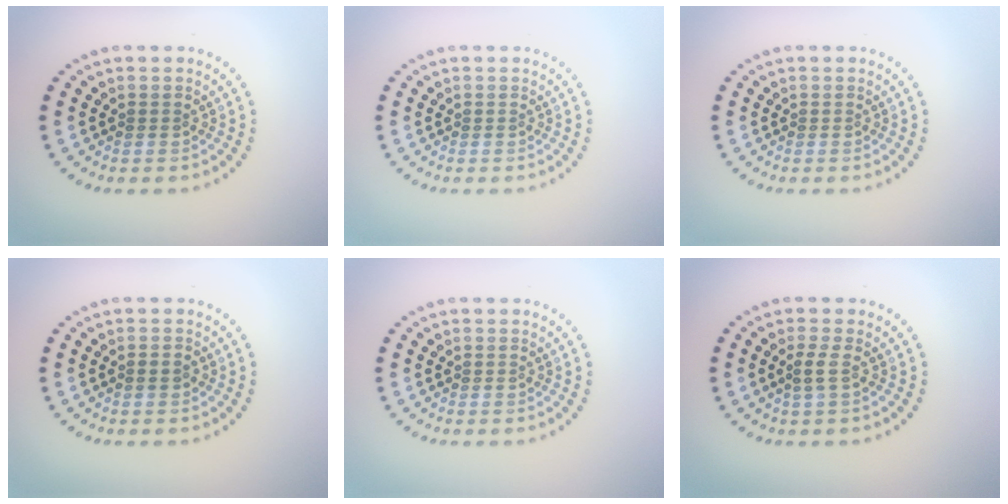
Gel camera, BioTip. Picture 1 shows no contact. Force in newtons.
{"total": 0.0}
{"total": 0.0}
{"total": 0.9, "press": 0.8, "slide": 0.3}
{"total": 0.0}
{"total": 1.0, "press": 0.9, "slide": 0.5}